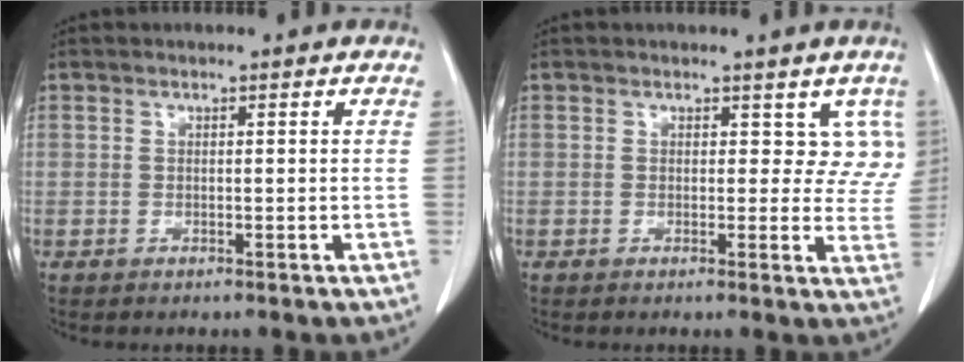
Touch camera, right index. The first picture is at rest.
{"total": 4.9, "force": [2.5, 3.5, 2.5], "torque": [0.001, -0.004, 0.014]}